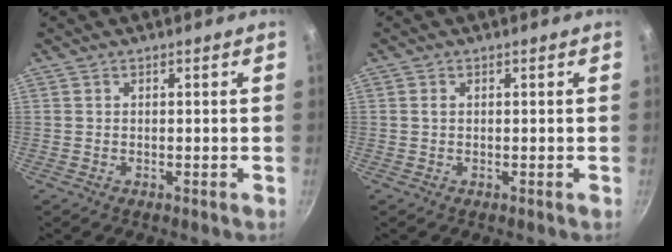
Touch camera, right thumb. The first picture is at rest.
{"total": 0.7, "force": [0.1, 0.5, 0.5], "torque": [-0.009, 0.003, 0.001]}